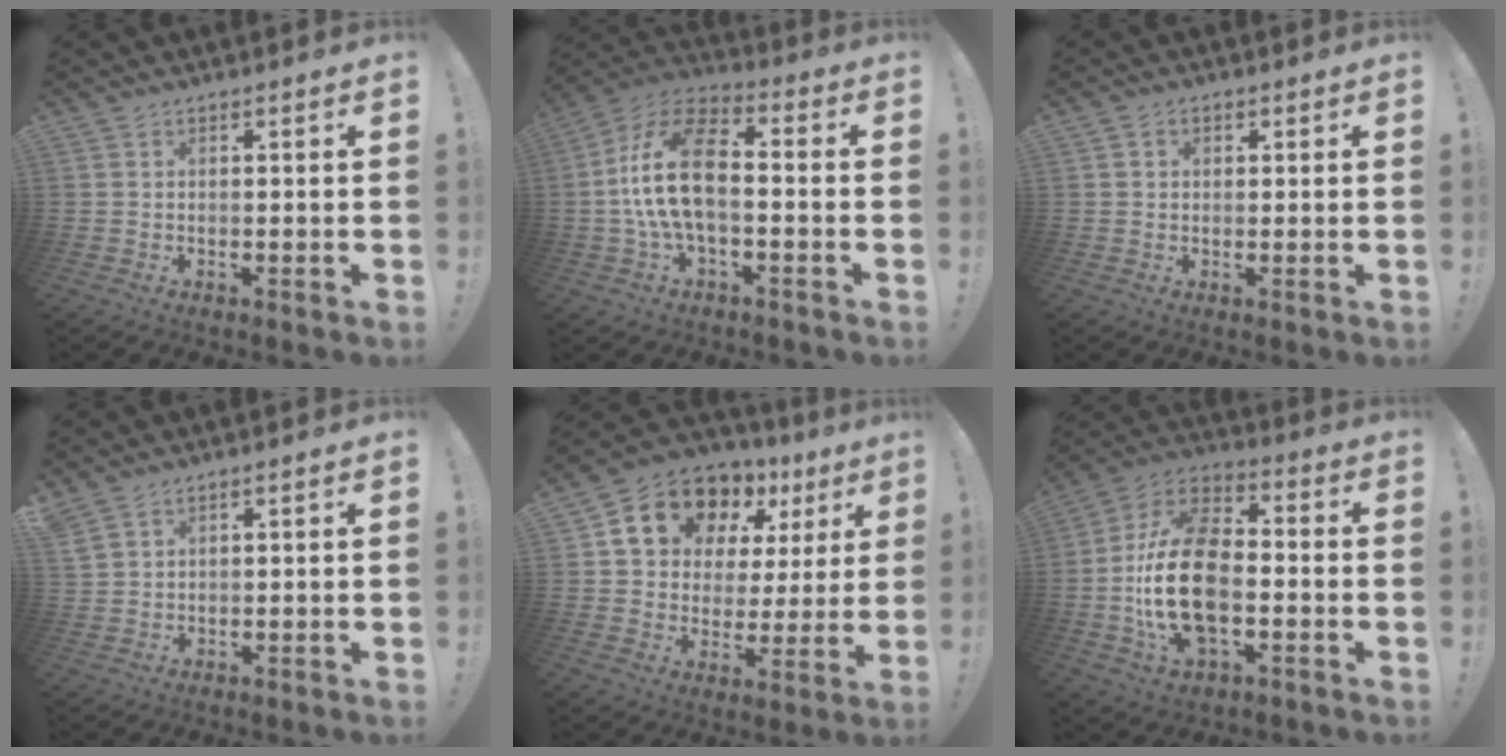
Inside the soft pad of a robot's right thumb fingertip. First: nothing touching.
{"total": 16.9, "force": [-1.1, 8.8, 14.4], "torque": [-0.272, 0.021, -0.017]}
{"total": 1.8, "force": [0.2, 1.6, 0.8], "torque": [-0.010, 0.003, 0.003]}
{"total": 3.3, "force": [2.7, 1.0, 1.7], "torque": [-0.040, -0.011, 0.054]}
{"total": 15.3, "force": [9.3, 10.0, 6.9], "torque": [-0.117, -0.054, 0.178]}
{"total": 22.6, "force": [-3.2, 13.4, 17.8], "torque": [-0.335, 0.023, -0.046]}